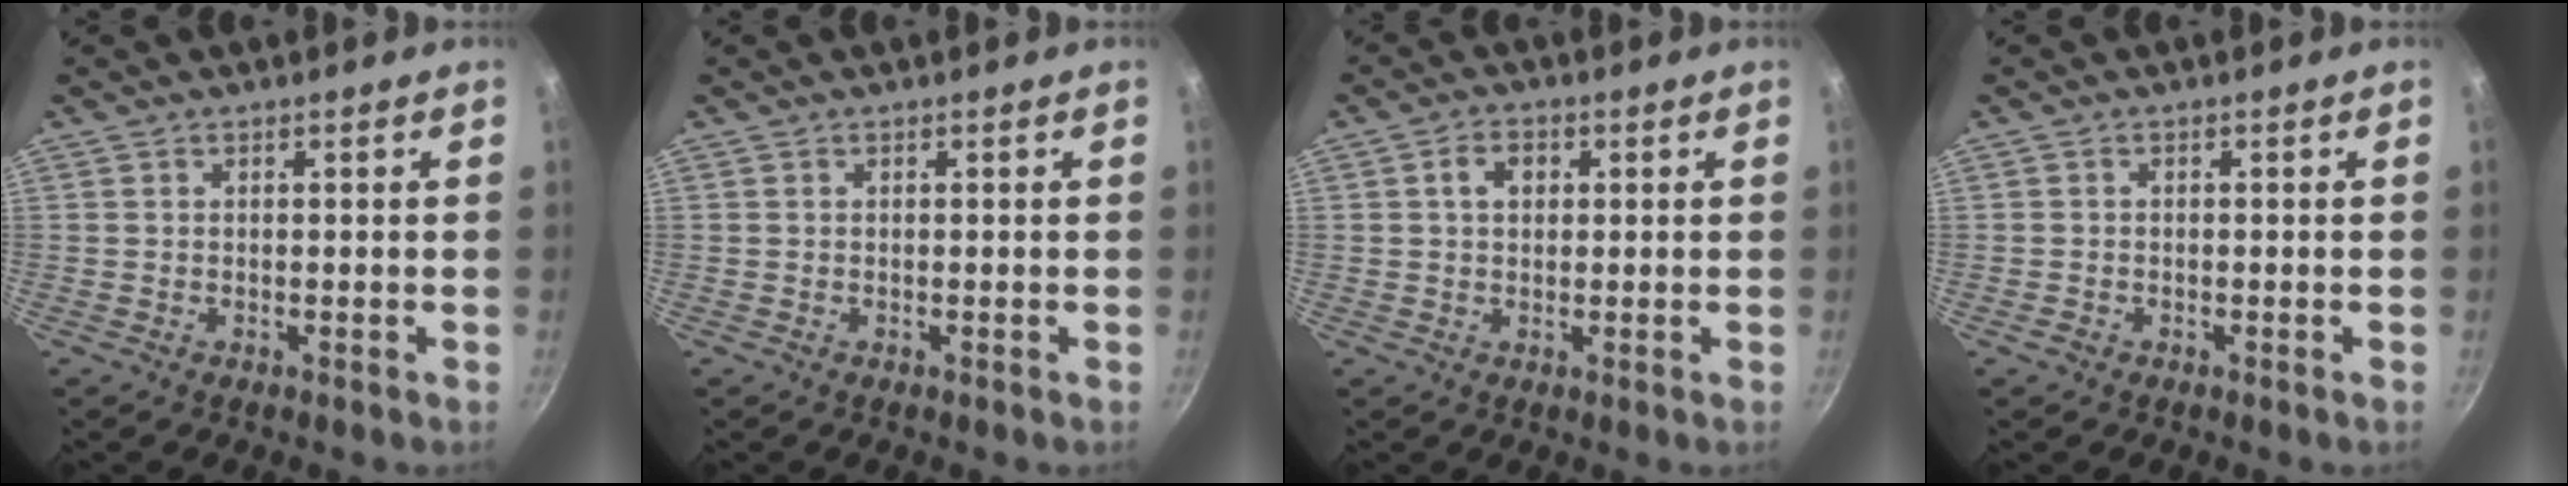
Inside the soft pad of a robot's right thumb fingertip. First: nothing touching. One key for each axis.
{"total": 0.0}
{"total": 4.5, "fx": 1.1, "fy": 3.3, "fz": 2.8, "tx": -0.030, "ty": 0.007, "tz": 0.013}
{"total": 1.1, "fx": -0.7, "fy": 0.8, "fz": 0.4, "tx": -0.006, "ty": 0.003, "tz": -0.011}